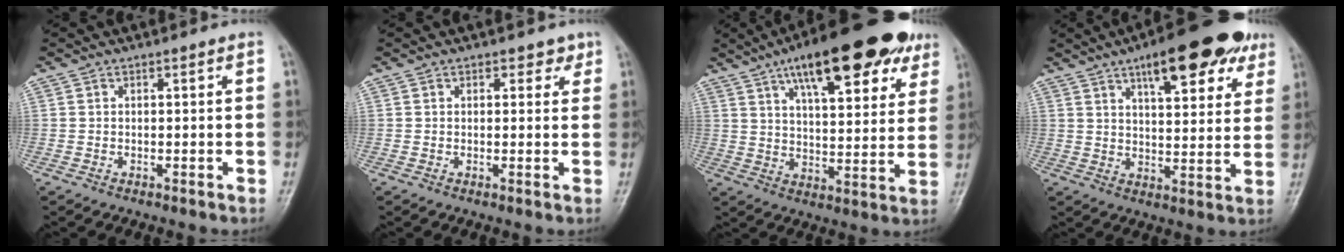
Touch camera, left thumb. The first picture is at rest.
{"total": 2.3, "force": [1.4, 1.6, 1.0], "torque": [0.009, -0.004, 0.013]}
{"total": 22.8, "force": [12.8, 8.3, 17.0], "torque": [-0.214, -0.021, 0.189]}
{"total": 17.3, "force": [9.8, 6.4, 12.7], "torque": [-0.138, -0.027, 0.135]}